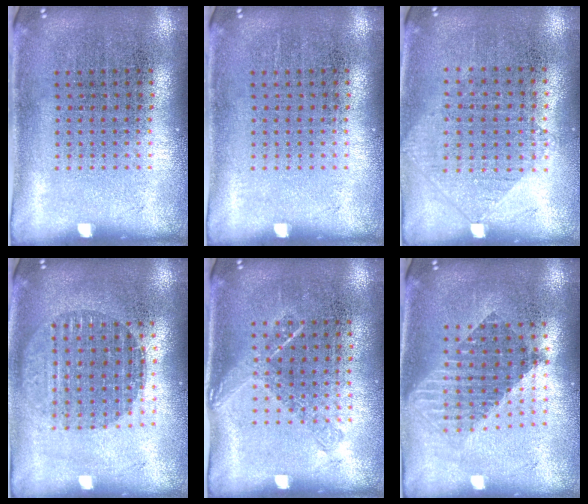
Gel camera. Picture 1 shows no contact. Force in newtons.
{"total": 0.0}
{"total": 0.9, "press": 0.9, "slide": 0.3}
{"total": 1.7, "press": 1.5, "slide": 0.8}
{"total": 1.2, "press": 1.0, "slide": 0.6}
{"total": 1.7, "press": 1.4, "slide": 1.0}